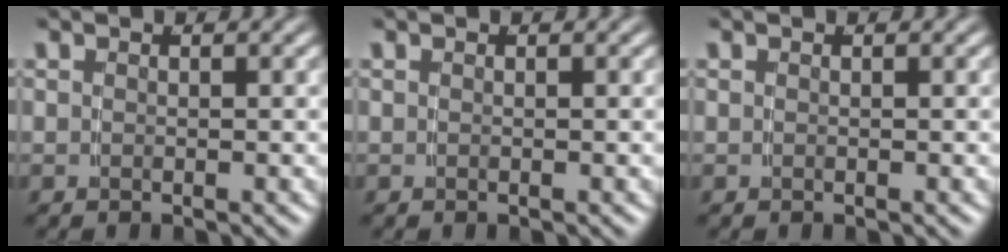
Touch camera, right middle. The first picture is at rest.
{"total": 0.0}
{"total": 0.0}